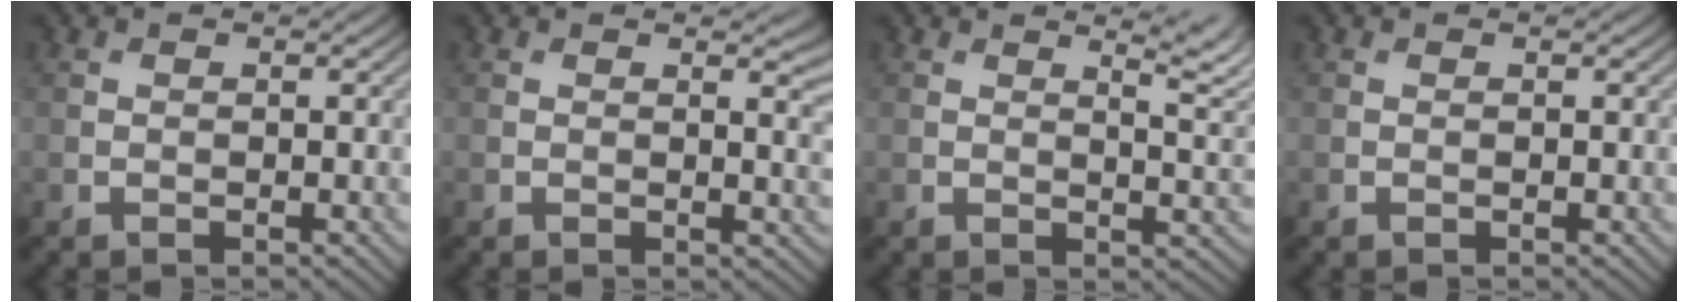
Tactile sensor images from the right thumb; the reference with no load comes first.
{"total": 2.7, "force": [1.0, 0.8, 2.4], "torque": [-0.032, -0.002, 0.016]}
{"total": 4.8, "force": [2.9, 1.2, 3.6], "torque": [-0.052, 0.004, 0.050]}
{"total": 0.0}